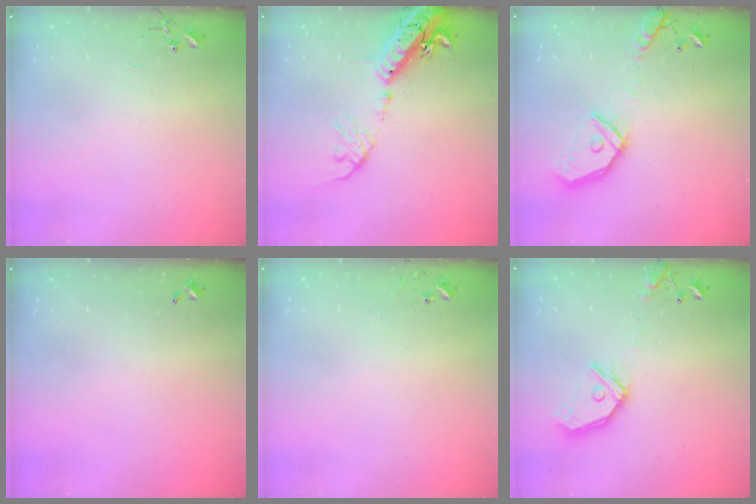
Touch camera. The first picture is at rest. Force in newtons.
{"total": 18.1, "press": 17.7, "slide": 3.8}
{"total": 16.6, "press": 16.4, "slide": 2.8}
{"total": 0.0}
{"total": 5.8, "press": 5.8, "slide": 0.5}
{"total": 14.2, "press": 14.1, "slide": 2.1}